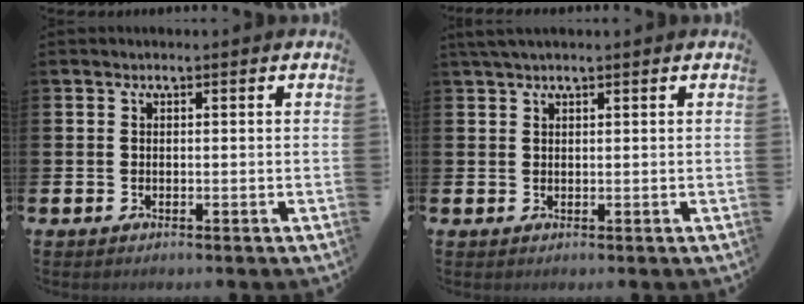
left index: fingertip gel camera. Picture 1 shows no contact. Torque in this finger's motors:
{"motor_torque": [0.33, -0.41, 0.42, 0.14]}